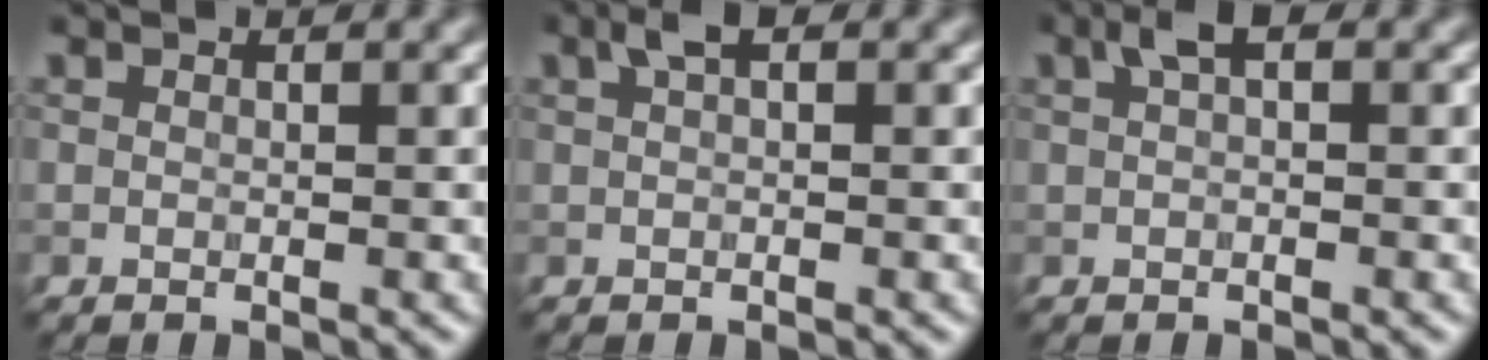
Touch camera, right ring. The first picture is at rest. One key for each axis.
{"total": 1.5, "fx": 0.6, "fy": 0.6, "fz": 1.2, "tx": -0.024, "ty": 0.005, "tz": 0.010}
{"total": 1.7, "fx": 0.6, "fy": 0.7, "fz": 1.5, "tx": -0.029, "ty": 0.005, "tz": 0.009}